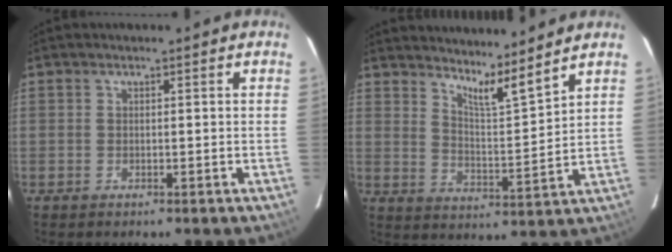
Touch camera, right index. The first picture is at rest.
{"total": 8.1, "force": [7.1, -0.7, 3.7], "torque": [-0.059, -0.026, 0.119]}